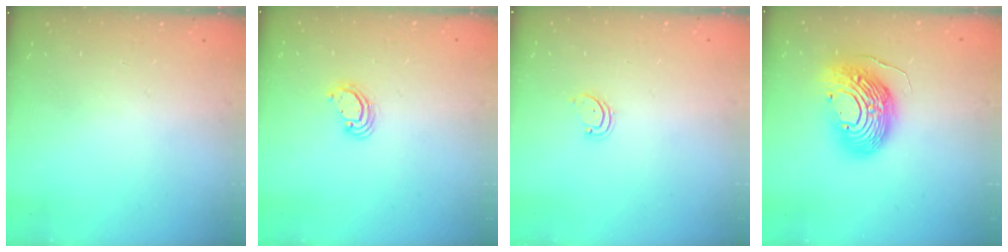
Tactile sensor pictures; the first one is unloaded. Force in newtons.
{"total": 3.6, "press": 3.6, "slide": 0.2}
{"total": 1.9, "press": 1.9, "slide": 0.2}
{"total": 17.0, "press": 16.9, "slide": 1.5}